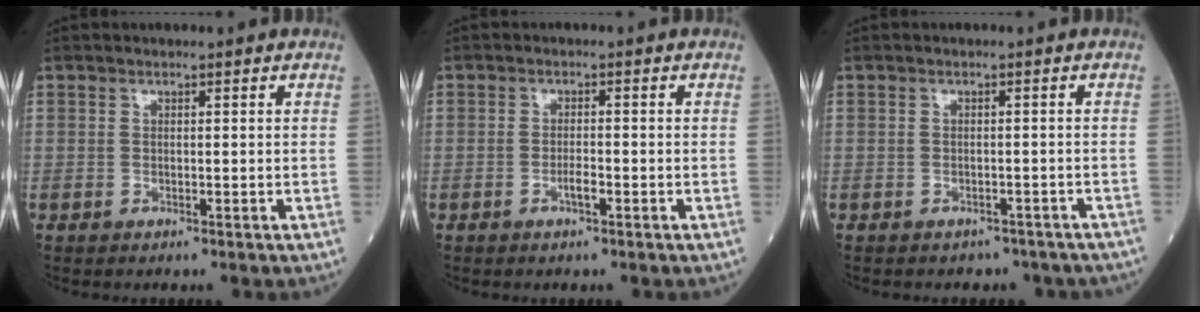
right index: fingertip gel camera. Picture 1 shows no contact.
{"total": 1.6, "force": [-0.9, 0.3, 1.4], "torque": [-0.019, 0.002, -0.016]}
{"total": 6.2, "force": [-5.3, 3.1, 1.0], "torque": [-0.011, 0.007, -0.051]}